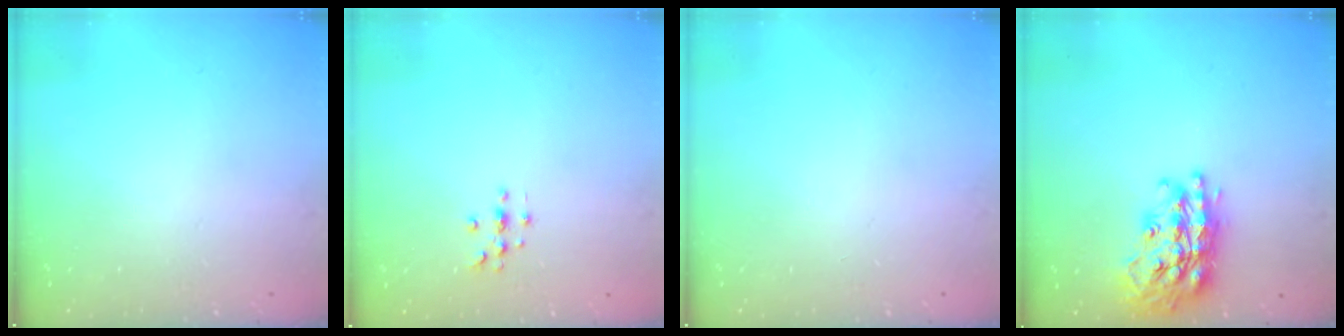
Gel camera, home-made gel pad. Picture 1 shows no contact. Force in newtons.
{"total": 3.7, "press": 3.7, "slide": 0.4}
{"total": 0.0}
{"total": 25.6, "press": 25.5, "slide": 2.2}